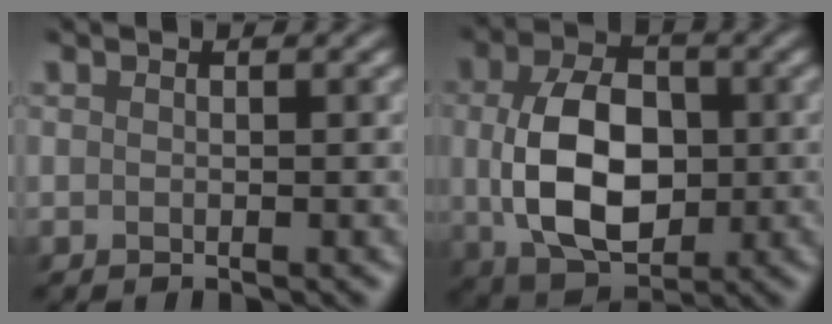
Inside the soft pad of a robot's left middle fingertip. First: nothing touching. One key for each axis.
{"total": 8.7, "fx": 0.1, "fy": 5.7, "fz": 6.6, "tx": -0.148, "ty": -0.008, "tz": 0.014}